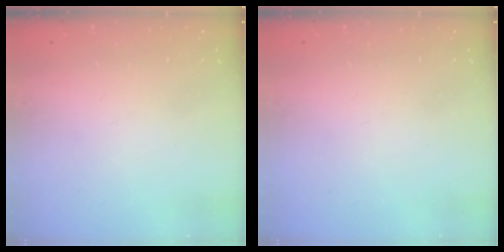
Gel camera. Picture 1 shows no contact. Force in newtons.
{"total": 0.0}